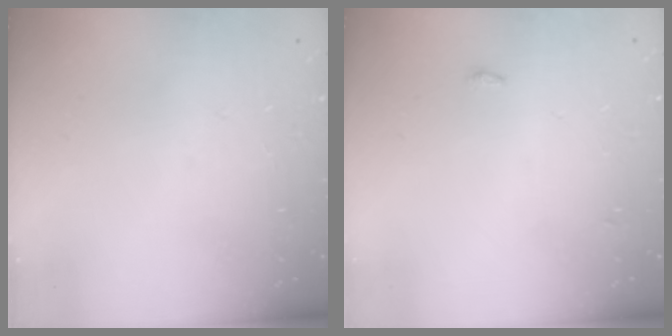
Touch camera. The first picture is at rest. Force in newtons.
{"total": 6.3, "press": 2.7, "slide": 5.7}